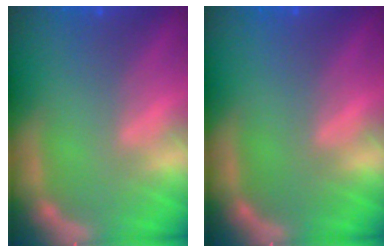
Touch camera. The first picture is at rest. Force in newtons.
{"total": 0.0}